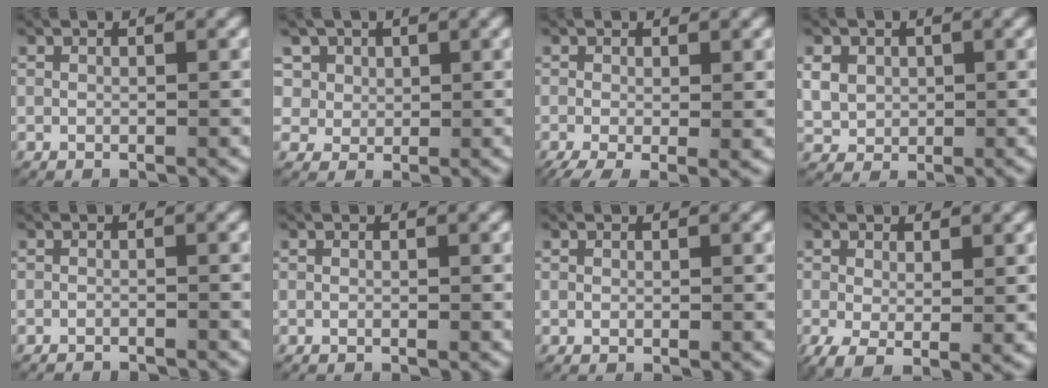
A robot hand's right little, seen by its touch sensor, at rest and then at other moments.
{"total": 4.9, "force": [1.4, 4.5, 1.3], "torque": [-0.049, -0.010, 0.029]}
{"total": 3.4, "force": [-1.8, 1.3, 2.6], "torque": [-0.040, -0.018, -0.017]}
{"total": 3.8, "force": [0.4, 3.4, 1.7], "torque": [-0.045, -0.009, 0.020]}
{"total": 2.2, "force": [-2.2, 0.3, 0.2], "torque": [-0.005, -0.010, -0.034]}
{"total": 0.0}
{"total": 0.0}
{"total": 2.6, "force": [-0.4, 1.3, 2.3], "torque": [-0.039, -0.021, 0.004]}